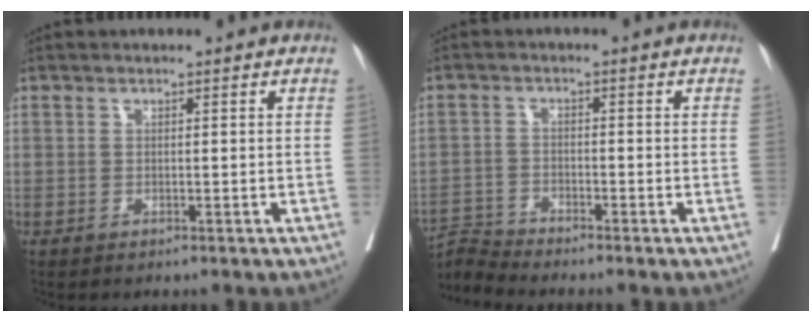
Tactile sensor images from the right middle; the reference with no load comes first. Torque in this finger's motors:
{"motor_torque": [-0.21, -0.20, -0.06, -0.01]}